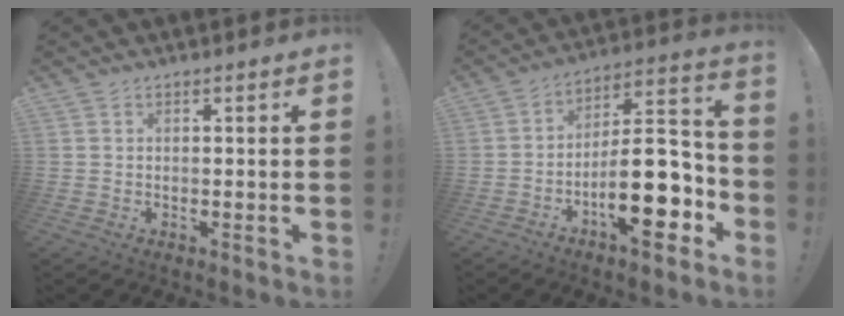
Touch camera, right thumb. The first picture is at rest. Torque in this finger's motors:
{"motor_torque": [2.39, 2.62, 1.42, -1.35, 0.58]}